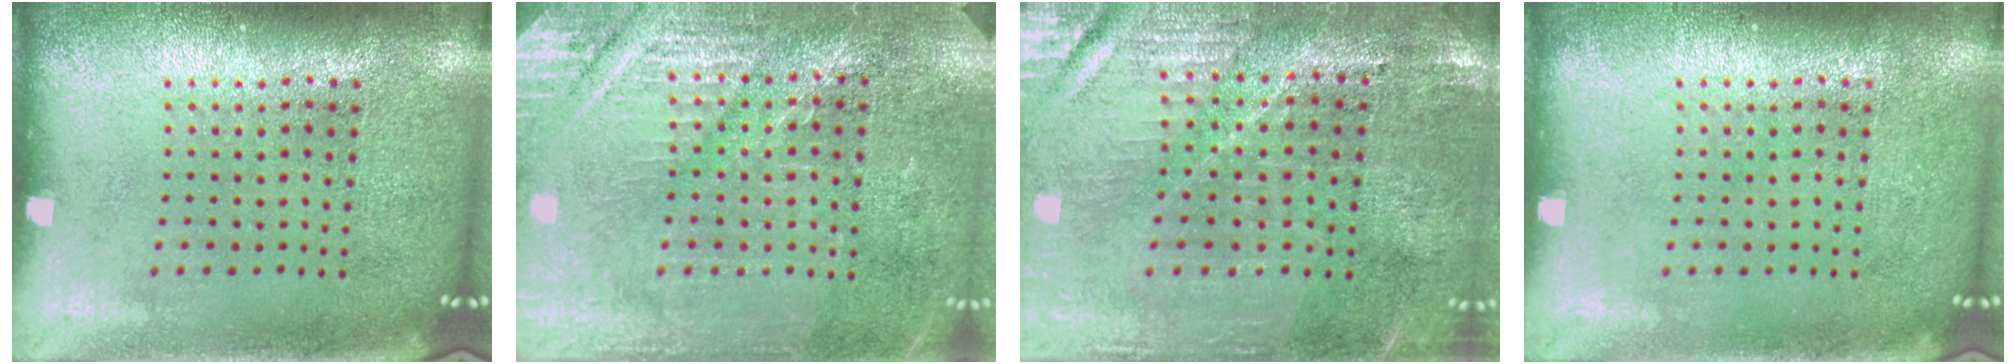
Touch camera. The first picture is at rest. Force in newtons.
{"total": 3.2, "press": 3.2, "slide": 0.4}
{"total": 1.3, "press": 1.3, "slide": 0.2}
{"total": 0.0}